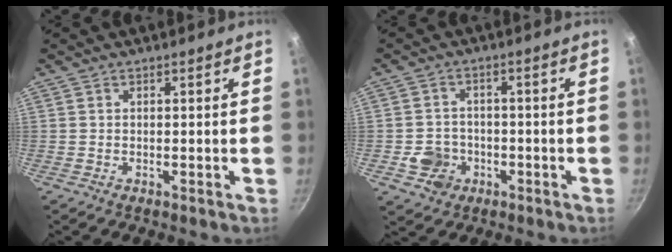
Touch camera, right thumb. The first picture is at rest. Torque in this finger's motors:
{"motor_torque": [0.77, 0.68, 0.25, 0.07, 0.03]}